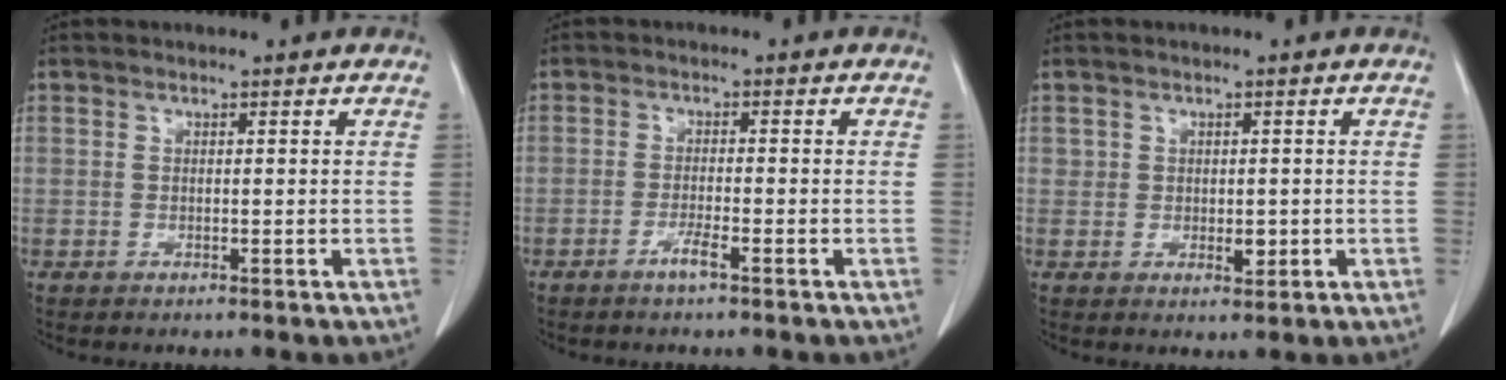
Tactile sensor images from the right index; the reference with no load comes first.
{"total": 2.3, "force": [-1.6, -0.2, 1.7], "torque": [-0.035, -0.001, -0.031]}
{"total": 2.1, "force": [-0.1, 1.5, 1.5], "torque": [-0.017, -0.002, 0.002]}